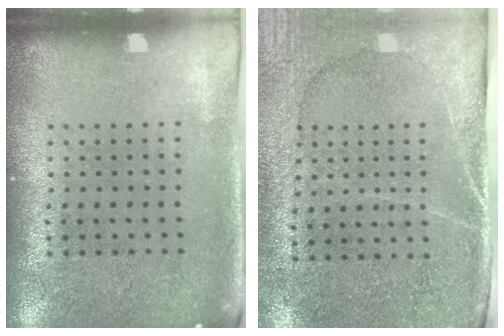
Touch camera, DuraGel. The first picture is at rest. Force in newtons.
{"total": 2.9, "press": 2.5, "slide": 1.4}